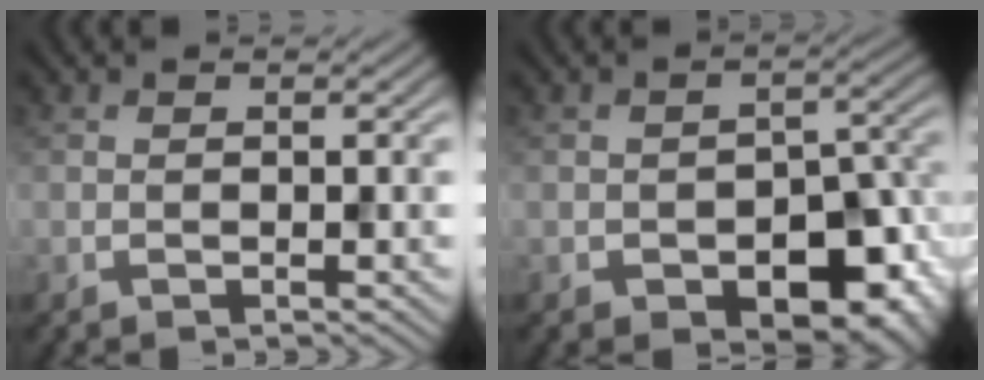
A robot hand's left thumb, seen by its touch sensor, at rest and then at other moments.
{"total": 10.0, "force": [-4.1, 5.8, 7.0], "torque": [-0.098, -0.025, -0.049]}